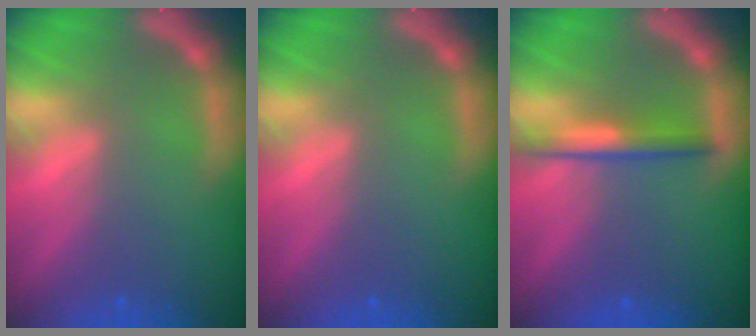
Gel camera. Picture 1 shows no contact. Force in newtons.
{"total": 0.0}
{"total": 3.0}